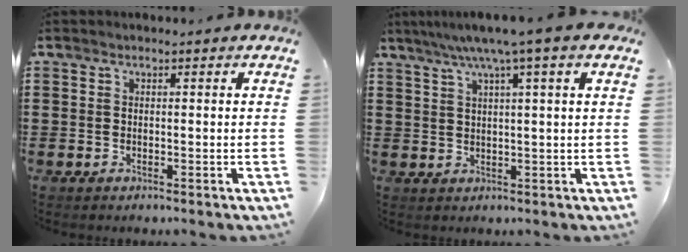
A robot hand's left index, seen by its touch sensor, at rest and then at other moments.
{"total": 5.6, "force": [3.4, -0.6, 4.5], "torque": [-0.097, -0.003, 0.054]}